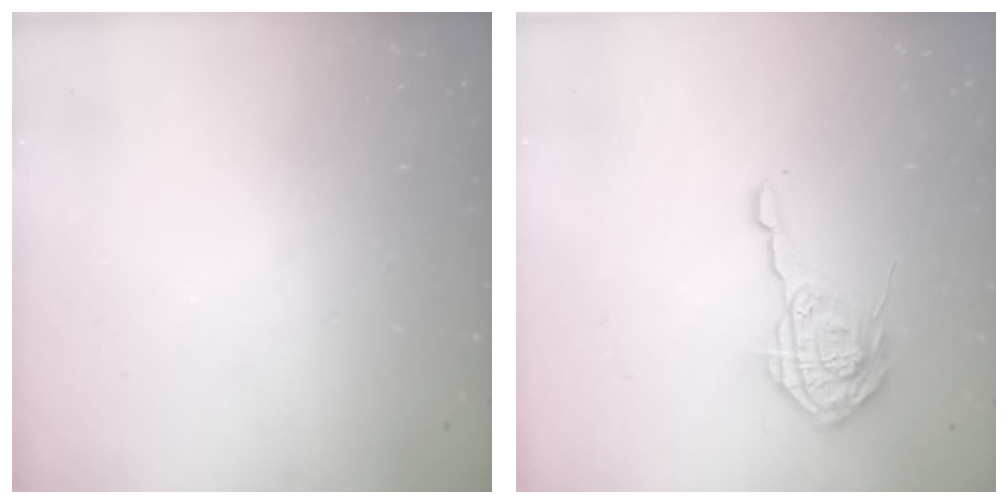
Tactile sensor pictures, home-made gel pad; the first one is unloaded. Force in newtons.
{"total": 11.1, "press": 11.1, "slide": 0.9}